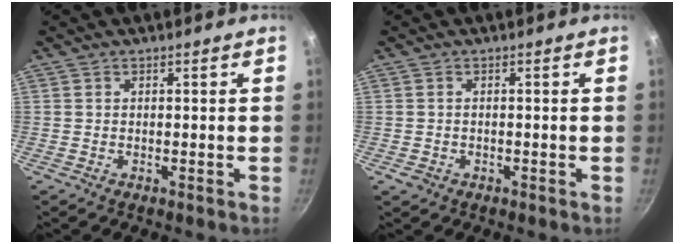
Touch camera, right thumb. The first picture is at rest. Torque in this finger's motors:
{"motor_torque": [-0.18, 0.08, 0.09, 0.21, 0.05]}